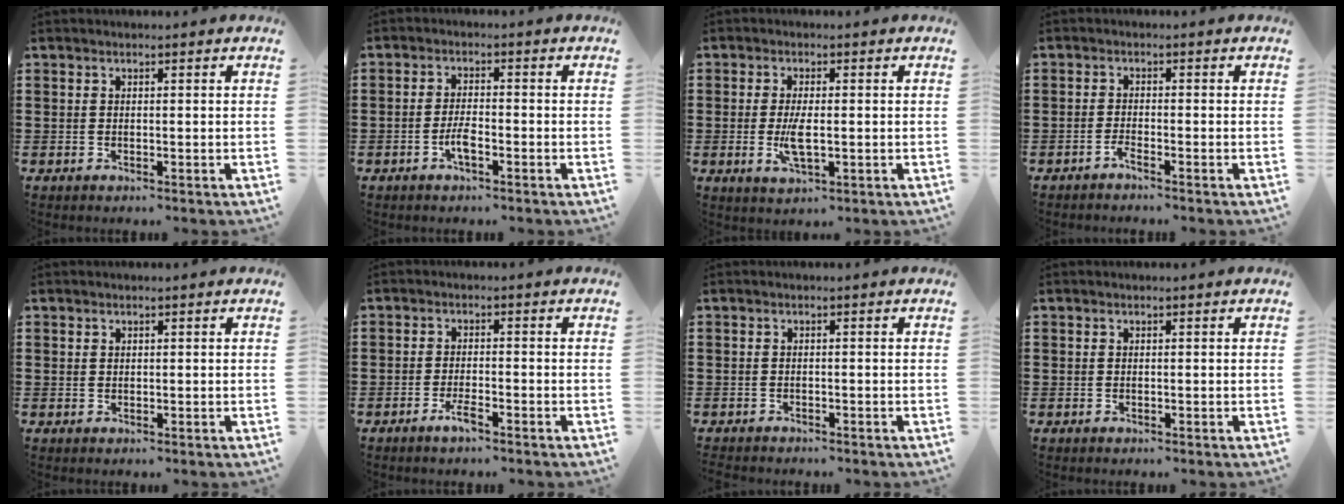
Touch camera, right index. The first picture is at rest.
{"total": 3.3, "force": [-1.5, 0.9, 2.8], "torque": [-0.063, -0.001, -0.032]}
{"total": 4.5, "force": [-0.6, 1.5, 4.2], "torque": [-0.087, -0.004, -0.014]}
{"total": 1.5, "force": [-1.4, -0.1, 0.7], "torque": [-0.015, -0.001, -0.026]}
{"total": 0.6, "force": [0.3, 0.5, 0.1], "torque": [-0.003, 0.002, 0.007]}
{"total": 2.5, "force": [-1.7, 0.4, 1.8], "torque": [-0.038, -0.002, -0.033]}
{"total": 0.8, "force": [-0.7, 0.1, 0.0], "torque": [-0.003, 0.000, -0.016]}
{"total": 0.0}